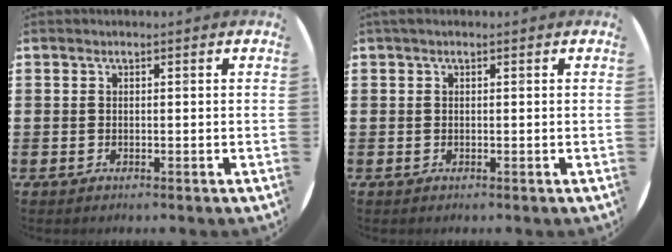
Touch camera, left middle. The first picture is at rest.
{"total": 0.0}